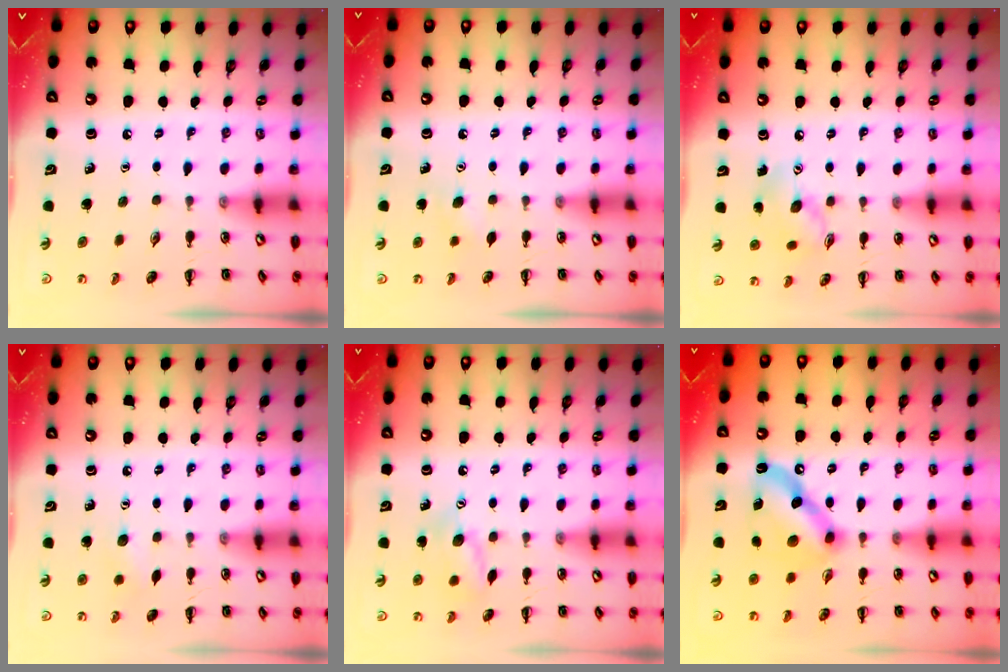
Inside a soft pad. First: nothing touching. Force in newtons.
{"total": 4.4, "press": 4.2, "slide": 1.0}
{"total": 8.6, "press": 8.6, "slide": 0.6}
{"total": 4.4, "press": 4.3, "slide": 1.0}
{"total": 10.1, "press": 10.1, "slide": 0.6}
{"total": 12.6, "press": 12.5, "slide": 1.3}